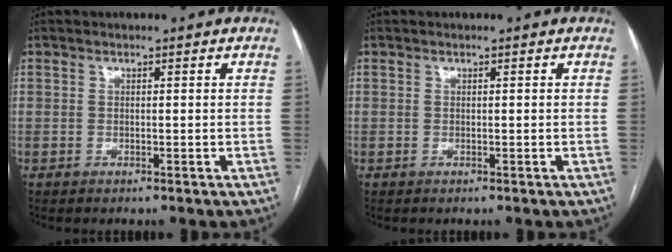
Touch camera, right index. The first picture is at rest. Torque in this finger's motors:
{"motor_torque": [-0.05, -0.04, 0.03, 0.01]}